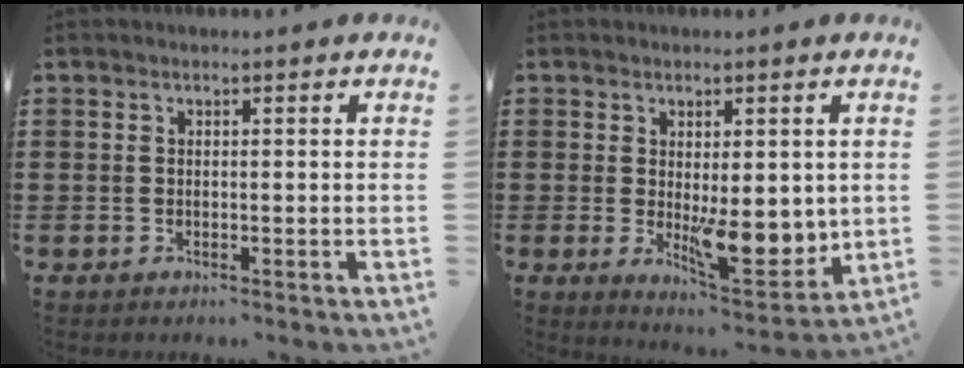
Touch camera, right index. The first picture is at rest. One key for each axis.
{"total": 7.1, "fx": -0.3, "fy": 3.2, "fz": 6.3, "tx": -0.085, "ty": -0.005, "tz": -0.002}